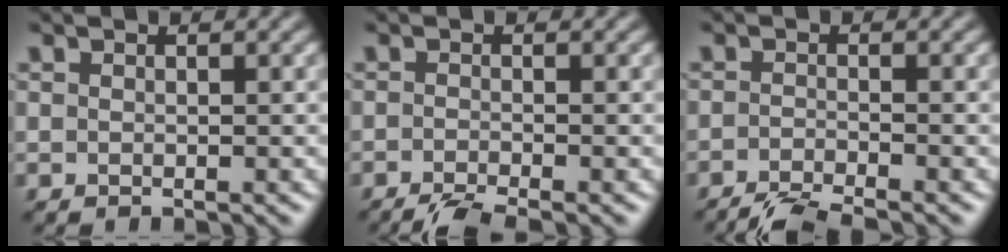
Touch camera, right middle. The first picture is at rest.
{"total": 3.4, "force": [-2.8, 0.4, 1.9], "torque": [-0.029, -0.003, -0.056]}
{"total": 4.4, "force": [-3.9, 0.4, 2.1], "torque": [-0.040, -0.006, -0.078]}